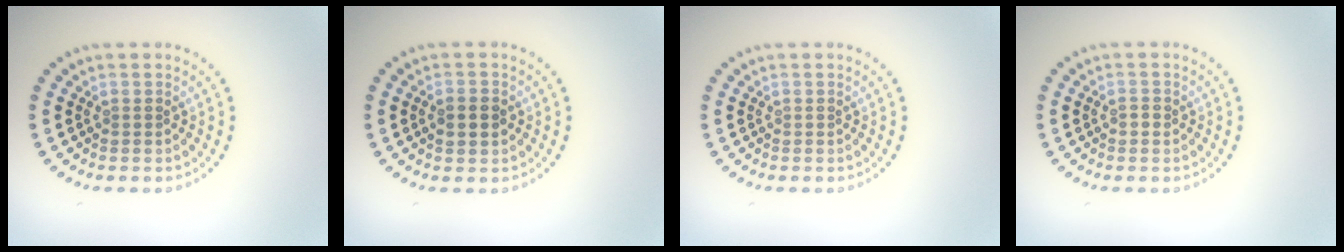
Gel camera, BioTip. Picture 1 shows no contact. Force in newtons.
{"total": 2.7, "press": 2.7, "slide": 0.2}
{"total": 0.0}
{"total": 0.8, "press": 0.8, "slide": 0.1}